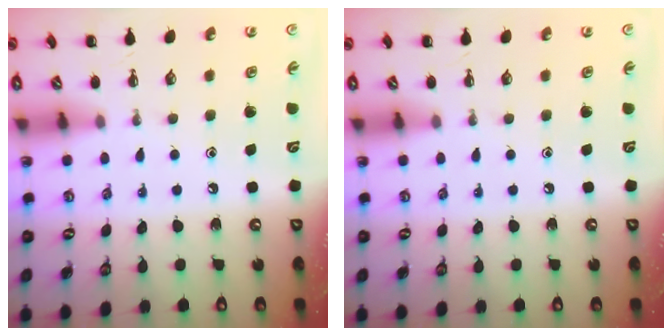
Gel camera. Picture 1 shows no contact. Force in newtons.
{"total": 0.0}